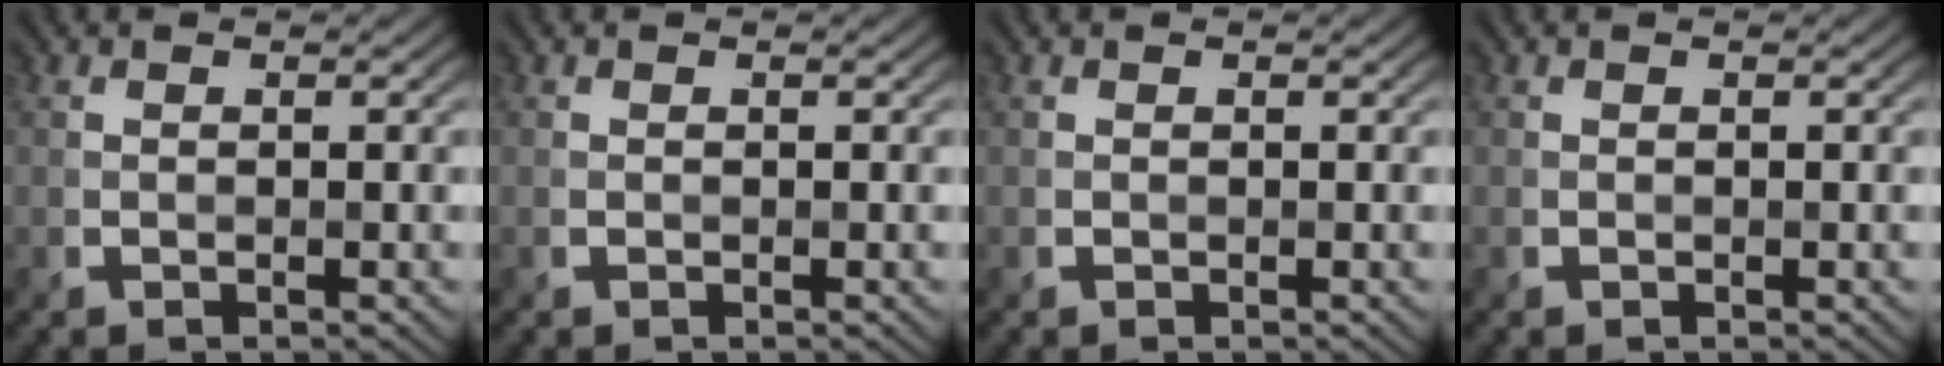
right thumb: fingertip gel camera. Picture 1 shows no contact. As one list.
[{"total": 0.0}, {"total": 0.0}, {"total": 0.0}]